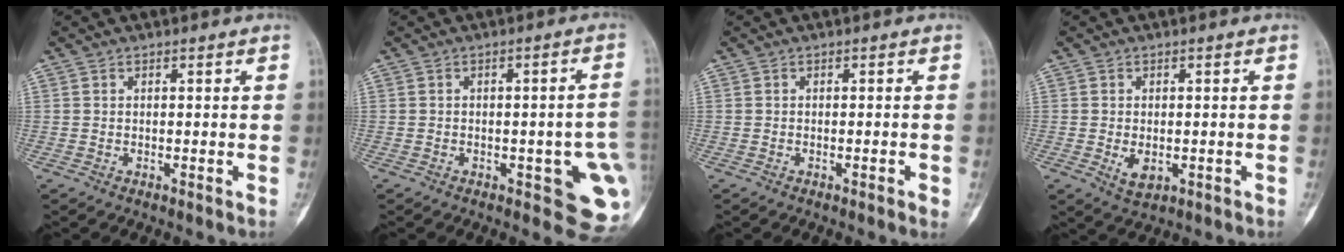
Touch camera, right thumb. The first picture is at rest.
{"total": 11.9, "force": [-2.6, 4.2, 10.8], "torque": [-0.106, 0.002, -0.024]}
{"total": 1.2, "force": [-0.5, 0.2, 1.1], "torque": [-0.018, -0.001, -0.007]}
{"total": 3.6, "force": [-0.8, 2.3, 2.7], "torque": [-0.039, -0.004, -0.005]}